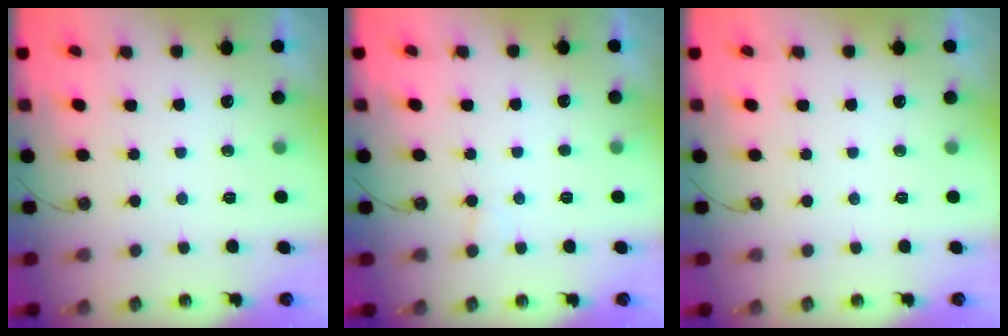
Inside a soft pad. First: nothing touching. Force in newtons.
{"total": 4.8, "press": 4.7, "slide": 0.8}
{"total": 0.0}